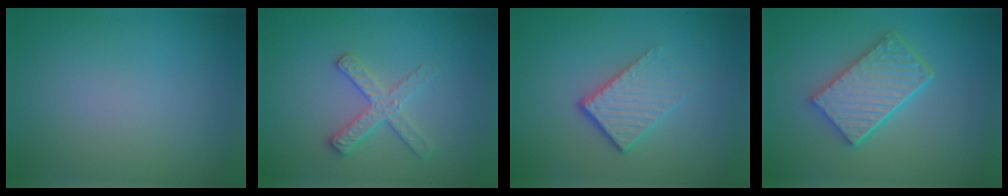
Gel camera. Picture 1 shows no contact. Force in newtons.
{"total": 2.8, "press": 2.6, "slide": 1.0}
{"total": 4.2, "press": 2.7, "slide": 3.2}
{"total": 5.5, "press": 4.2, "slide": 3.6}